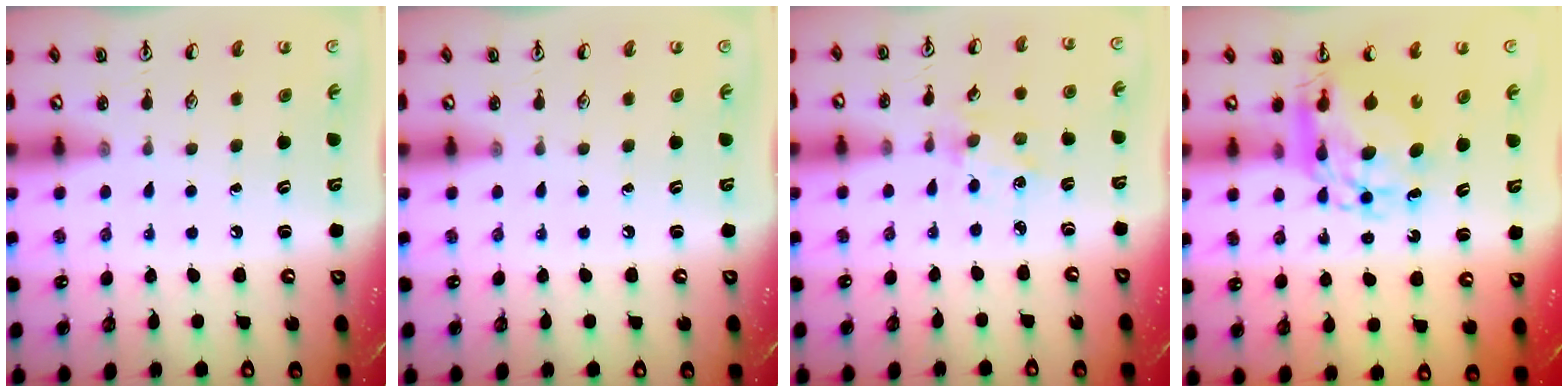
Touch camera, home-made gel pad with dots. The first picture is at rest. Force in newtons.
{"total": 0.0}
{"total": 1.6, "press": 1.5, "slide": 0.3}
{"total": 11.5, "press": 11.4, "slide": 0.9}